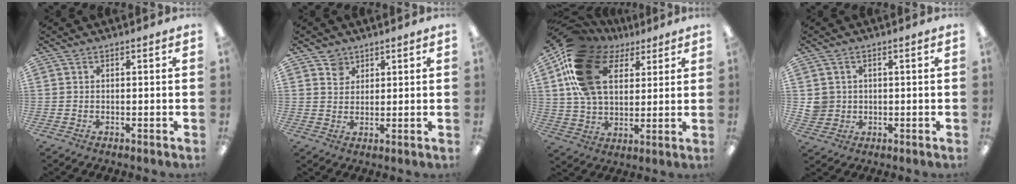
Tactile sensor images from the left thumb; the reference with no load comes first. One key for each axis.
{"total": 3.5, "fx": 2.2, "fy": 2.6, "fz": 0.3, "tx": 0.002, "ty": -0.004, "tz": 0.041}
{"total": 21.9, "fx": 9.1, "fy": 14.5, "fz": 13.6, "tx": -0.278, "ty": -0.027, "tz": 0.167}
{"total": 4.0, "fx": 0.7, "fy": 3.9, "fz": 0.5, "tx": -0.011, "ty": 0.007, "tz": 0.013}